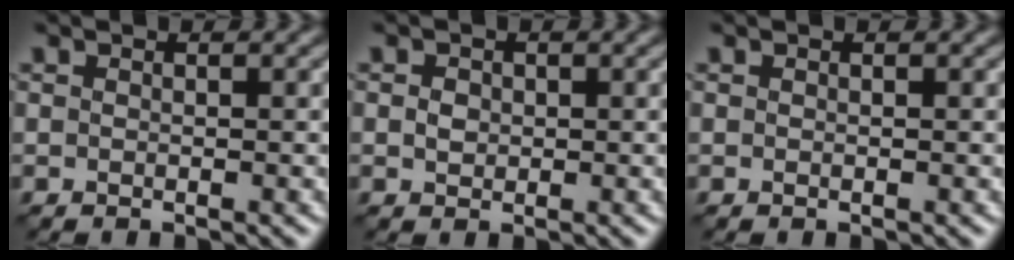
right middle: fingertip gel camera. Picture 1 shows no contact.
{"total": 1.2, "force": [0.0, 1.0, 0.6], "torque": [-0.014, 0.001, -0.001]}
{"total": 0.0}